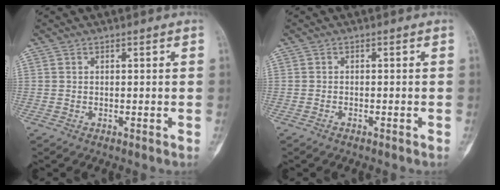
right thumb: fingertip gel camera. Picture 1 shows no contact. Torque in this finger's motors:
{"motor_torque": [-0.83, 0.04, -0.34, 0.15, -0.08]}